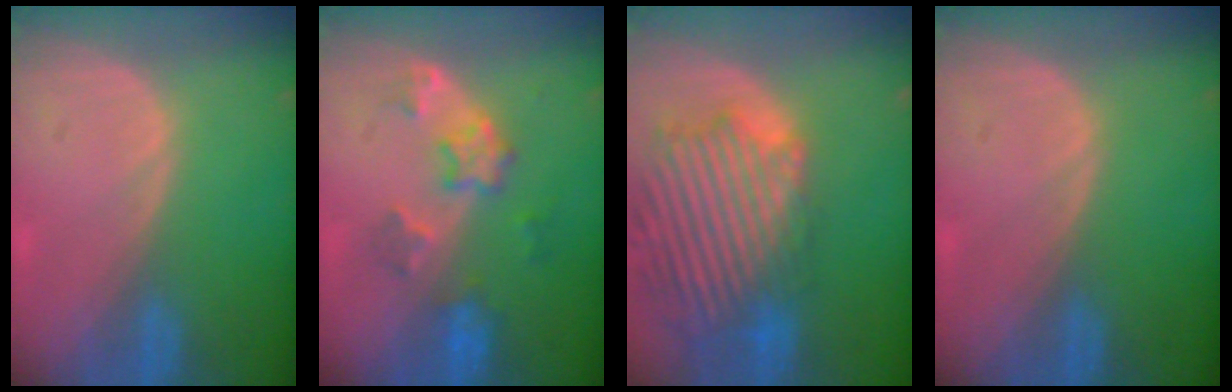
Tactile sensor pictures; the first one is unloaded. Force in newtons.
{"total": 6.0, "press": 5.5, "slide": 2.6}
{"total": 14.5, "press": 12.4, "slide": 7.6}
{"total": 0.0}